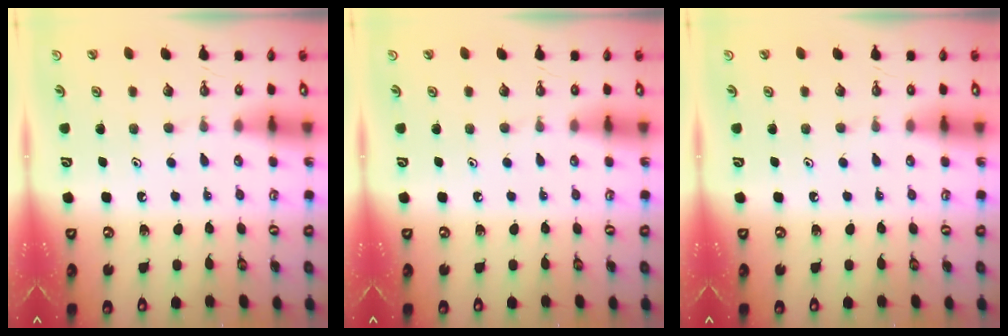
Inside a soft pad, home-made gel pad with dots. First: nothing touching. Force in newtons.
{"total": 0.0}
{"total": 0.0}